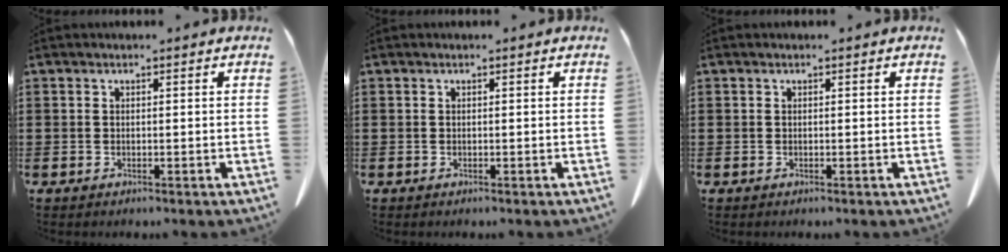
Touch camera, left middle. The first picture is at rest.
{"total": 0.0}
{"total": 0.0}